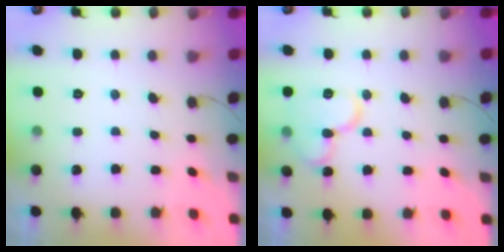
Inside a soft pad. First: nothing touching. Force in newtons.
{"total": 13.4, "press": 13.3, "slide": 1.6}